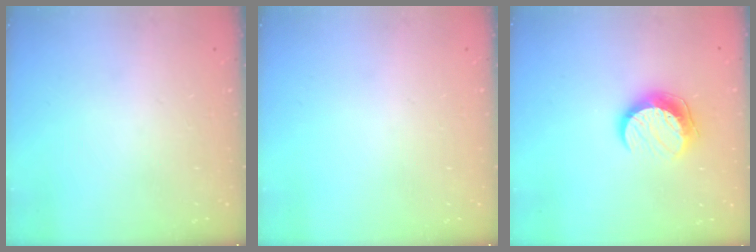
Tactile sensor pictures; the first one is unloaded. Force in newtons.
{"total": 0.0}
{"total": 10.3, "press": 10.3, "slide": 0.8}